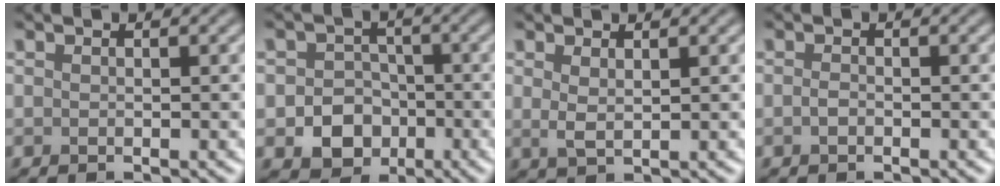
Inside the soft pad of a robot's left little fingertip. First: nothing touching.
{"total": 5.6, "force": [-2.0, 4.7, 2.3], "torque": [-0.008, -0.006, -0.049]}
{"total": 1.5, "force": [0.8, 0.4, 1.1], "torque": [-0.025, -0.005, 0.018]}
{"total": 0.7, "force": [-0.3, 0.4, 0.5], "torque": [-0.012, -0.001, -0.007]}